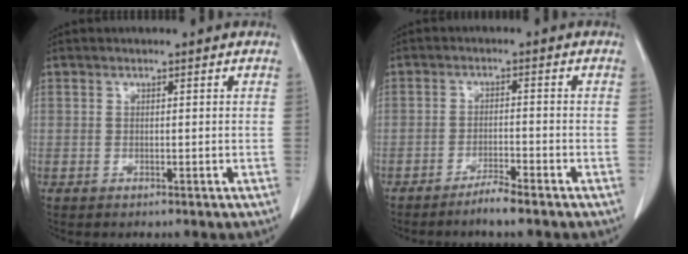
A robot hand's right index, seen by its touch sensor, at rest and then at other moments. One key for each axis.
{"total": 3.2, "fx": -2.7, "fy": -0.3, "fz": 1.8, "tx": -0.038, "ty": -0.004, "tz": -0.050}